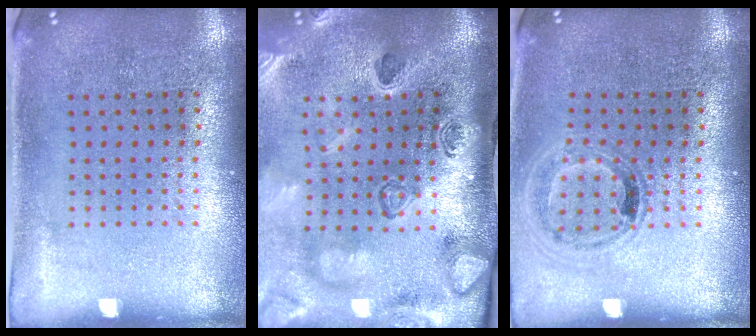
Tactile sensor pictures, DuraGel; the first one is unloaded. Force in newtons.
{"total": 4.4, "press": 3.1, "slide": 3.1}
{"total": 1.0, "press": 1.0, "slide": 0.1}